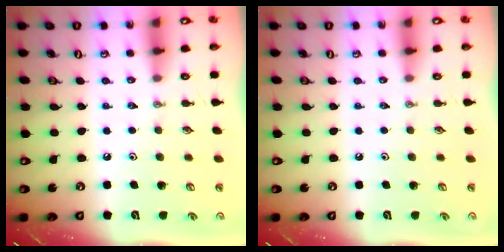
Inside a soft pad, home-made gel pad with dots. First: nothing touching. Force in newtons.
{"total": 0.0}